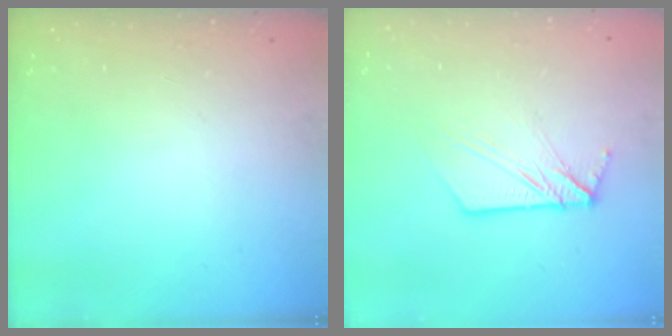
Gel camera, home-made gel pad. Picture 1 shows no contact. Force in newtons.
{"total": 10.5, "press": 10.4, "slide": 1.1}